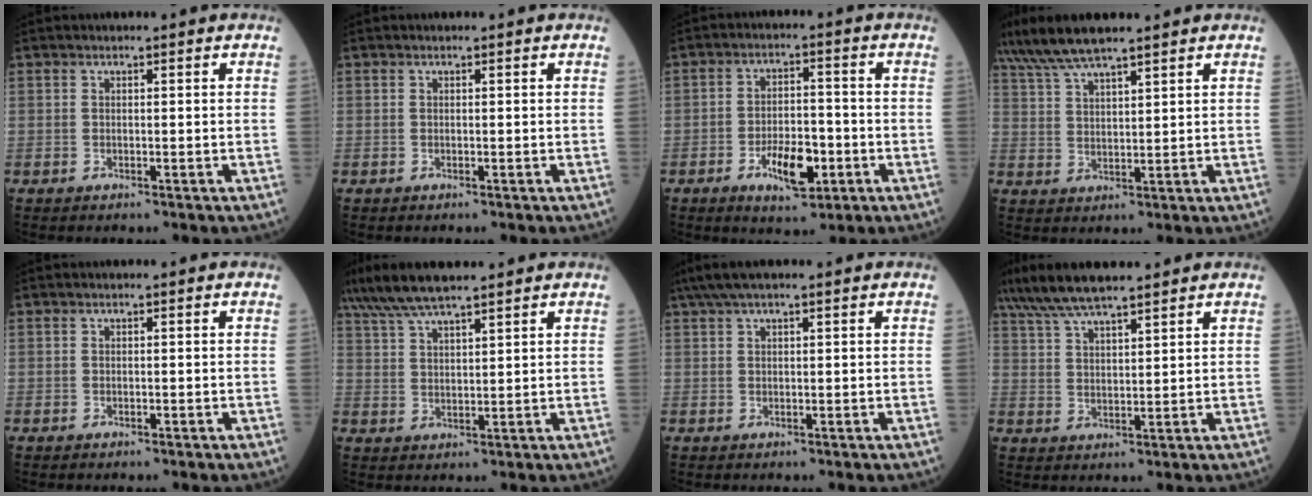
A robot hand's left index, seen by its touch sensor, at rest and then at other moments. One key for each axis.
{"total": 0.0}
{"total": 7.4, "fx": -3.2, "fy": 3.0, "fz": 6.0, "tx": -0.107, "ty": -0.002, "tz": -0.049}
{"total": 9.2, "fx": 7.7, "fy": 0.9, "fz": 5.0, "tx": -0.101, "ty": 0.034, "tz": 0.144}
{"total": 0.0}
{"total": 9.7, "fx": 8.1, "fy": 1.0, "fz": 5.3, "tx": -0.104, "ty": 0.035, "tz": 0.150}
{"total": 5.0, "fx": 3.8, "fy": 0.5, "fz": 3.3, "tx": -0.064, "ty": 0.043, "tz": 0.070}
{"total": 10.7, "fx": 8.9, "fy": 1.5, "fz": 5.6, "tx": -0.113, "ty": 0.034, "tz": 0.166}